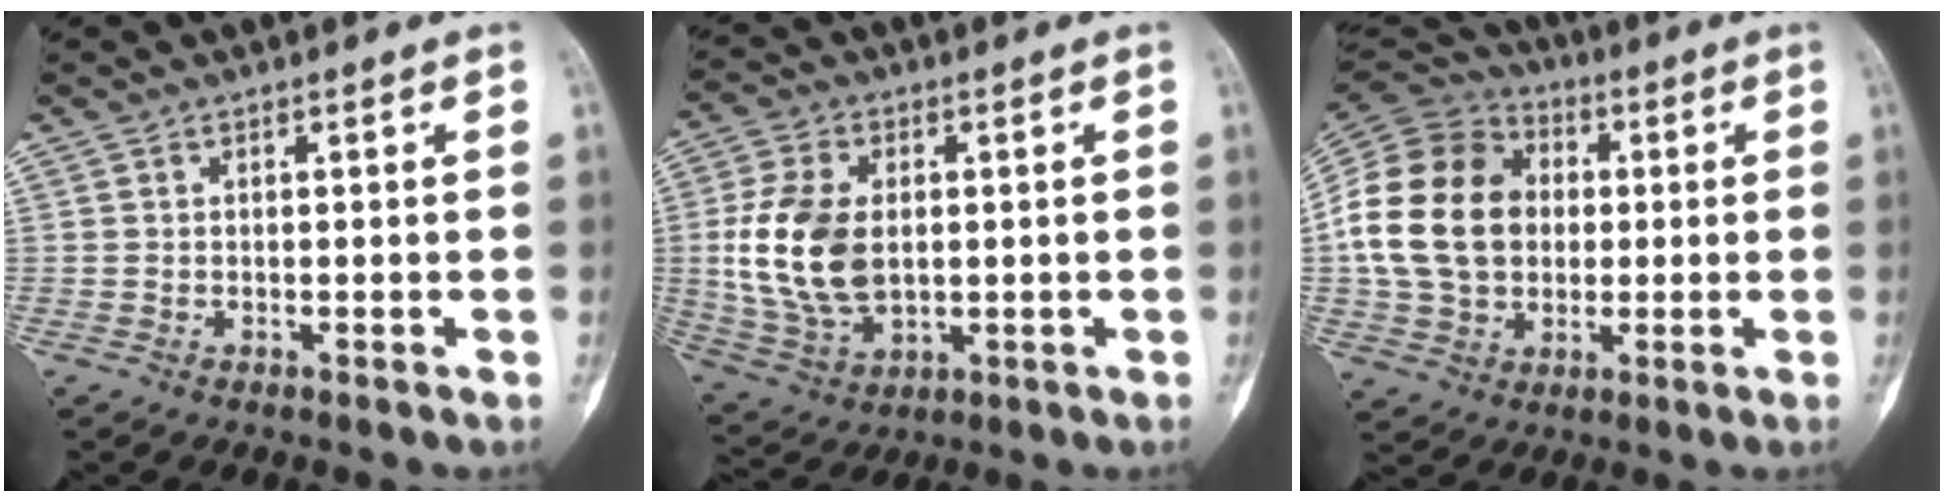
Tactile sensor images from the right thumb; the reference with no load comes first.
{"total": 14.5, "force": [0.8, 9.3, 11.1], "torque": [-0.216, -0.005, 0.025]}
{"total": 21.6, "force": [0.9, 16.9, 13.5], "torque": [-0.256, 0.025, 0.023]}